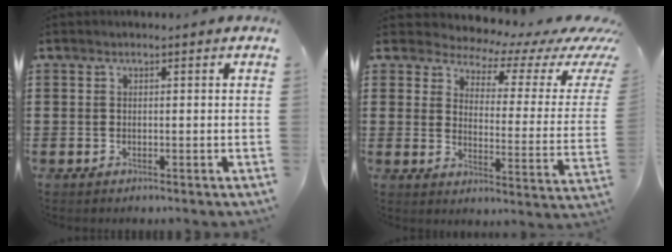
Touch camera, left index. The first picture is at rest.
{"total": 4.5, "force": [3.9, 1.8, 1.5], "torque": [-0.039, -0.039, 0.060]}